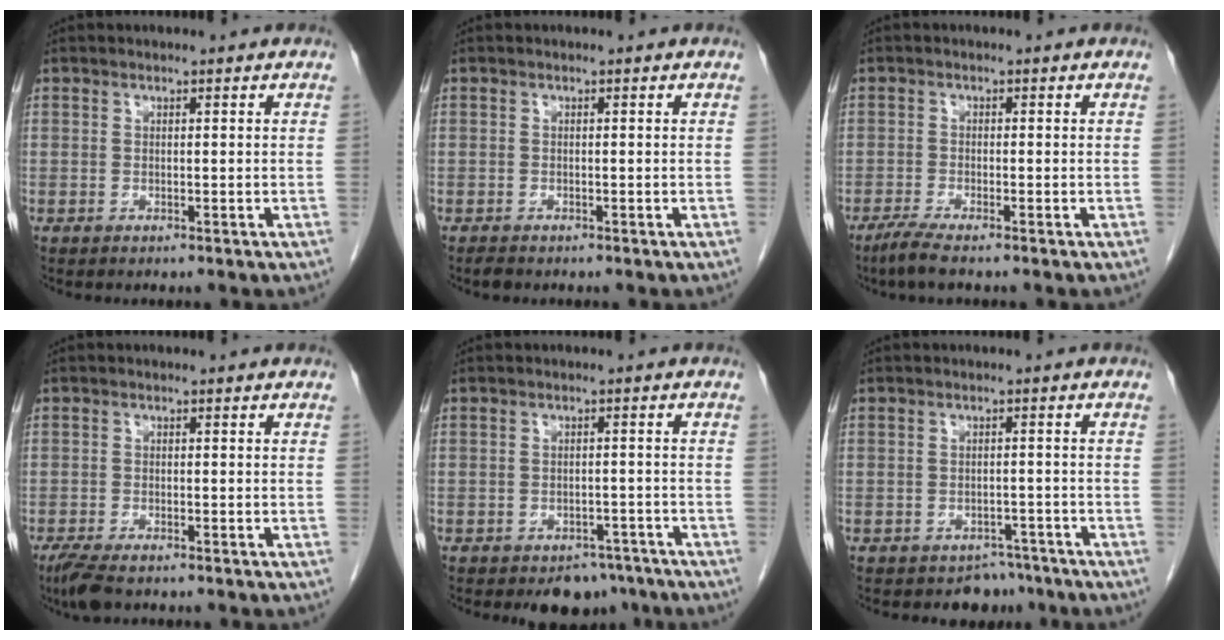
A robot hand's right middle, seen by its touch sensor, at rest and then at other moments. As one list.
[{"total": 0.8, "force": [-0.7, 0.2, 0.3], "torque": [-0.012, -0.003, -0.013]}, {"total": 3.3, "force": [-2.5, 0.0, 2.1], "torque": [-0.046, -0.009, -0.050]}, {"total": 4.4, "force": [-3.3, 1.1, 2.7], "torque": [-0.055, -0.012, -0.056]}, {"total": 5.1, "force": [-4.0, 2.7, 1.5], "torque": [-0.009, 0.005, -0.055]}, {"total": 3.2, "force": [-2.7, 1.8, 0.0], "torque": [0.002, 0.007, -0.034]}]